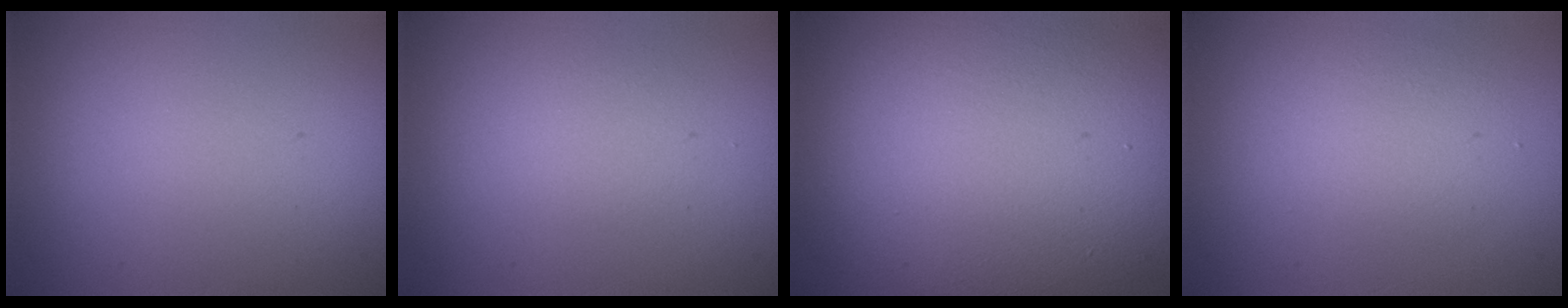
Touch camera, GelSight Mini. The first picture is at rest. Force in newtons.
{"total": 1.3, "press": 1.3, "slide": 0.1}
{"total": 15.5, "press": 15.5, "slide": 1.0}
{"total": 2.4, "press": 2.4, "slide": 0.1}